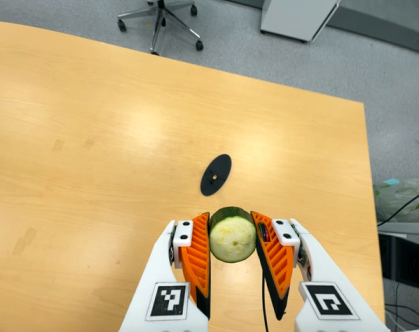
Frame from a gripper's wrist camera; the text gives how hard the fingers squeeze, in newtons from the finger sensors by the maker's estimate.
{"total": 12.0, "left": 10.8, "right": 13.3}